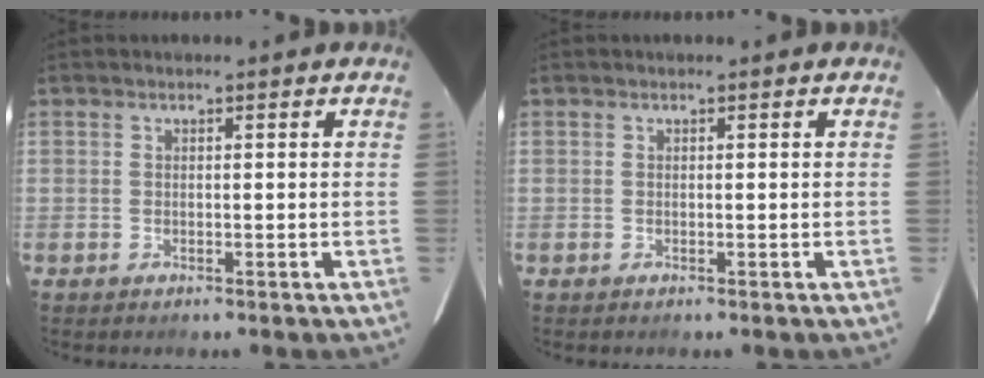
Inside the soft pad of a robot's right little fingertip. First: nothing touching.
{"total": 0.0}